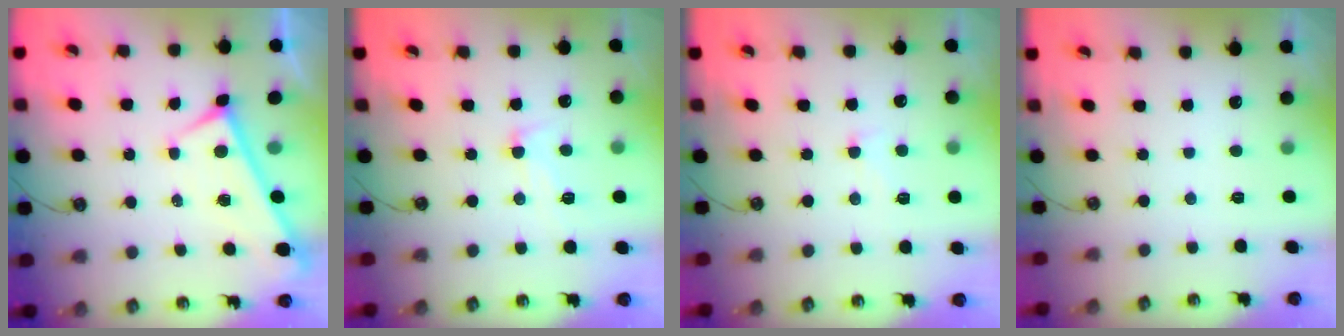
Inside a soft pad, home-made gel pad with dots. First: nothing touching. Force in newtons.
{"total": 7.5, "press": 7.4, "slide": 0.9}
{"total": 0.9, "press": 0.5, "slide": 0.8}
{"total": 0.0}